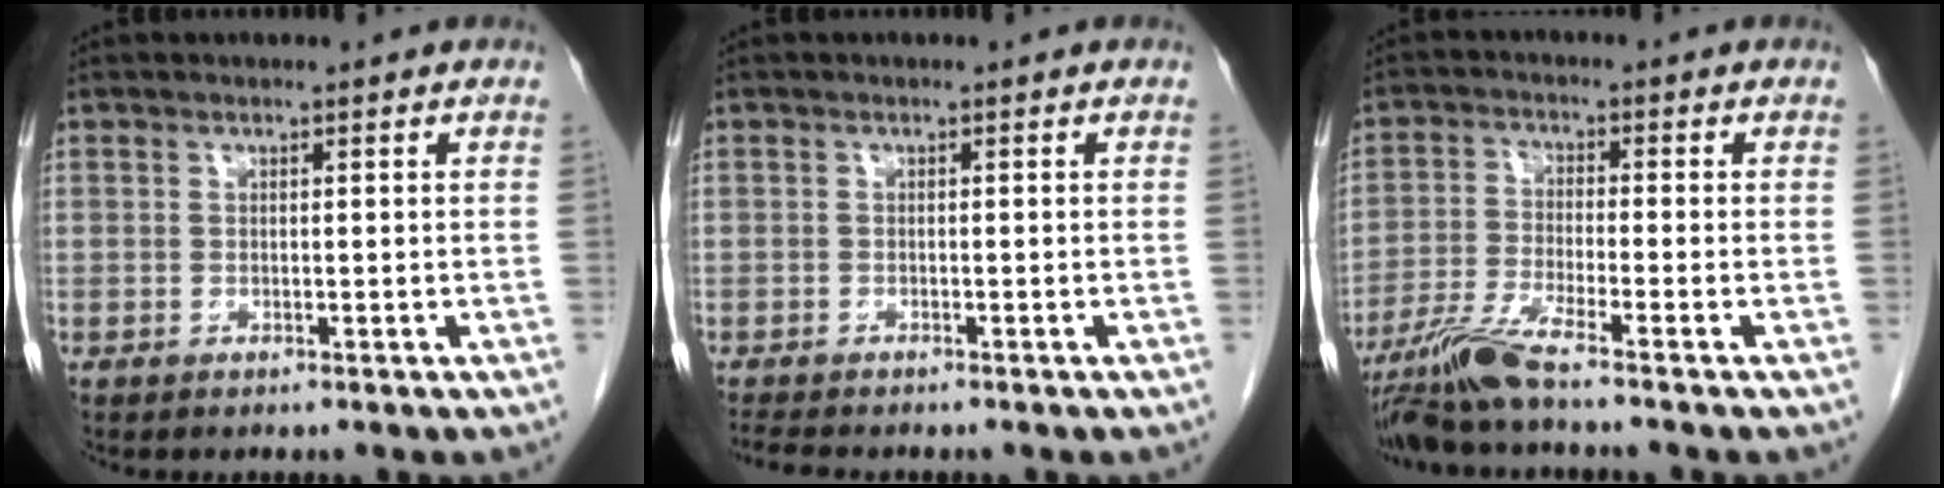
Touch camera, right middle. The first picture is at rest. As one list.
[{"total": 3.2, "force": [-3.0, 0.2, 1.3], "torque": [-0.023, -0.011, -0.049]}, {"total": 6.7, "force": [-5.6, -1.4, 3.5], "torque": [-0.076, -0.027, -0.108]}]